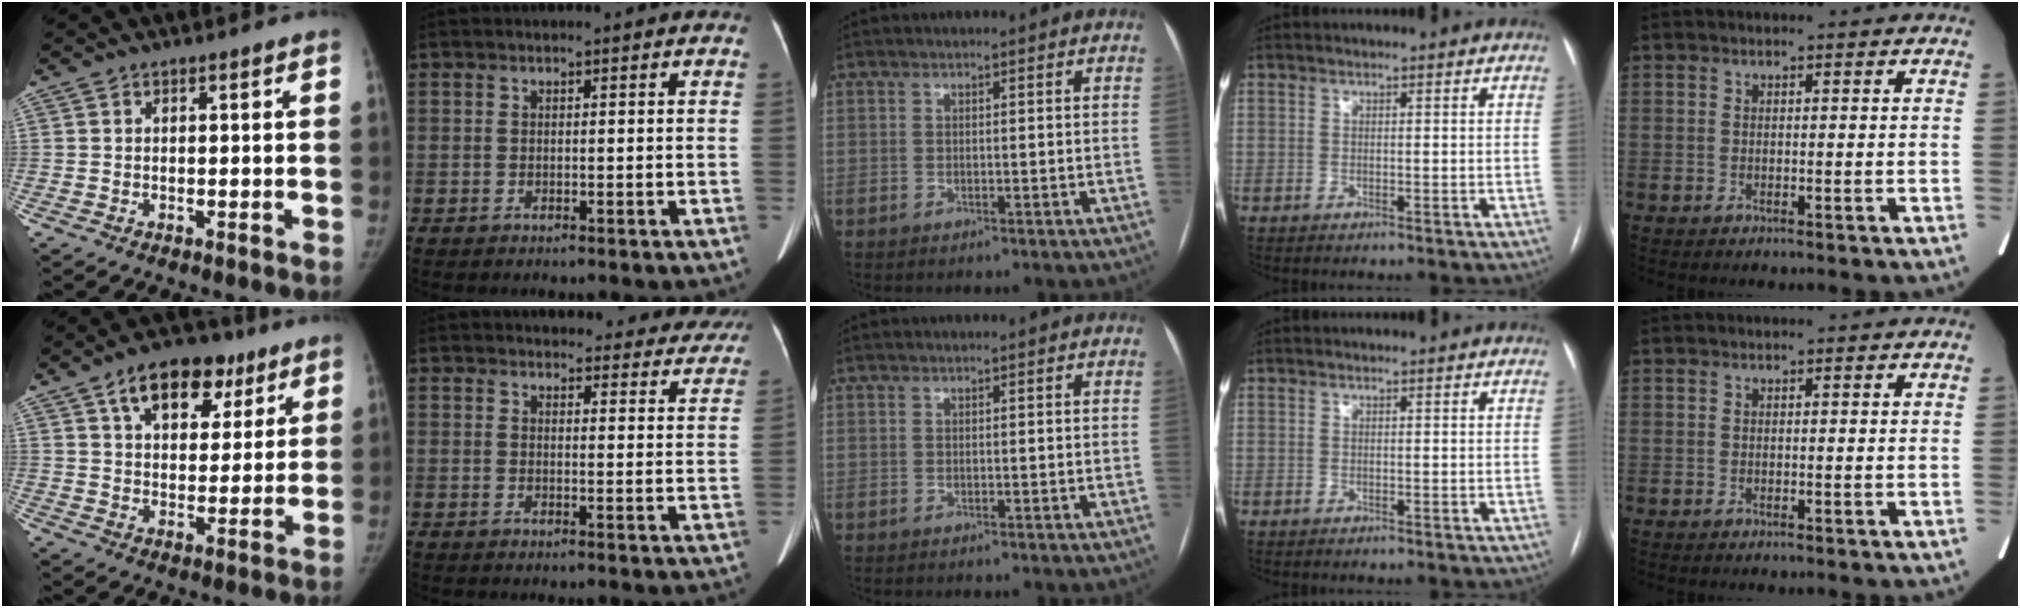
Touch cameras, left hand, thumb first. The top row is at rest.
{"thumb": {"total": 14.4, "force": [7.8, 8.6, 8.6], "torque": [-0.088, -0.014, 0.121]}, "index": {"total": 18.9, "force": [17.8, 5.1, 3.9], "torque": [-0.019, -0.031, 0.189]}}